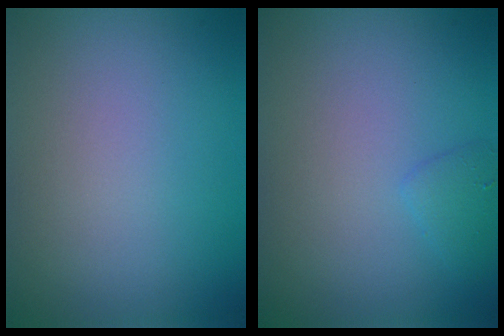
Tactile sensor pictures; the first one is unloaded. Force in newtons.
{"total": 1.1, "press": 1.1, "slide": 0.1}